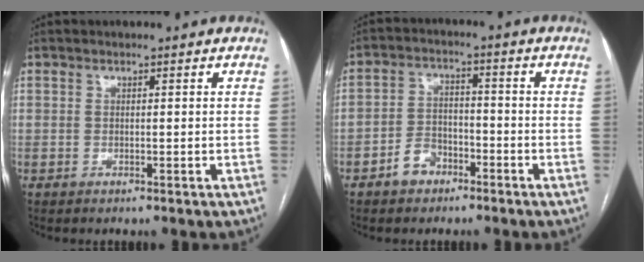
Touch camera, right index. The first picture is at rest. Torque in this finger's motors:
{"motor_torque": [0.08, -0.05, -0.17, -0.07]}